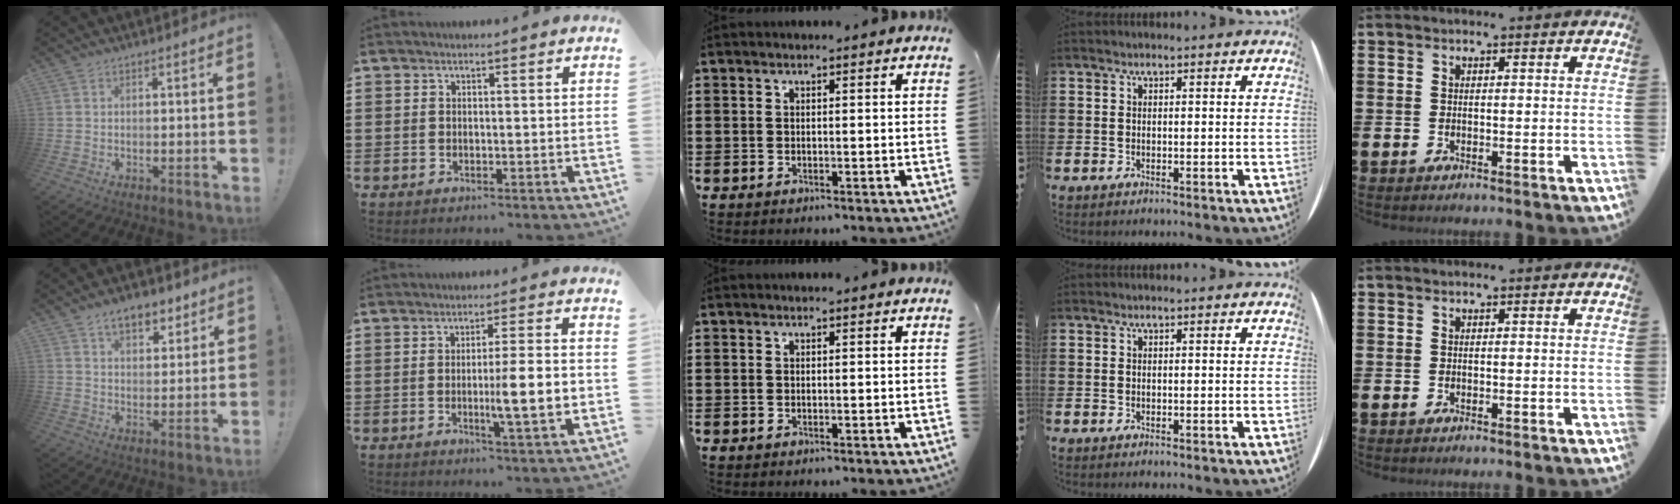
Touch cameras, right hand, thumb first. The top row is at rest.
{"thumb": {"total": 8.7, "force": [5.6, 5.0, 4.5], "torque": [-0.062, -0.020, 0.102]}, "index": {"total": 7.4, "force": [-1.3, 0.5, 7.3], "torque": [-0.111, -0.009, -0.023]}}